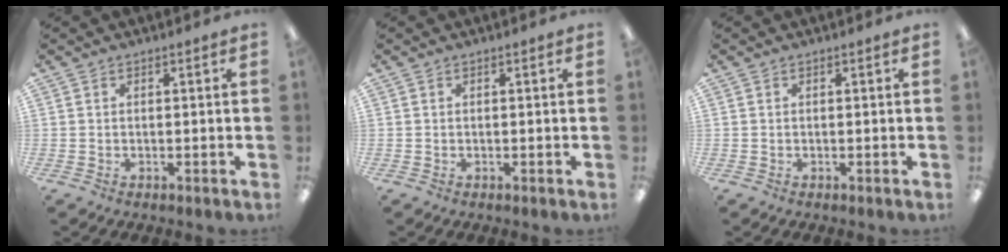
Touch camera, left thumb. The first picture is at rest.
{"total": 0.0}
{"total": 0.0}